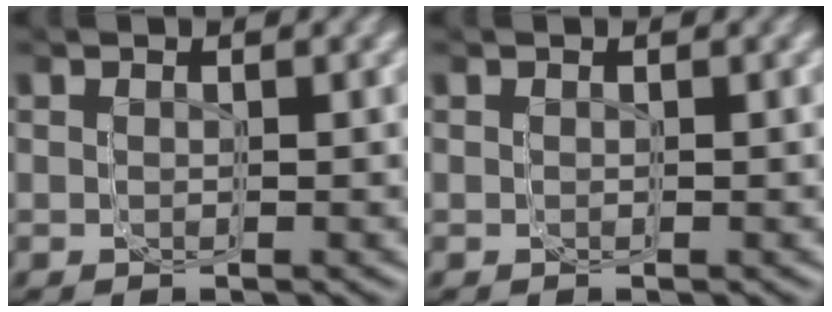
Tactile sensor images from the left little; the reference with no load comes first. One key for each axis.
{"total": 0.0}